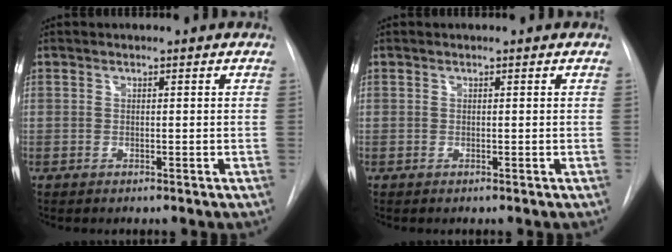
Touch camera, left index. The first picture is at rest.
{"total": 0.0}